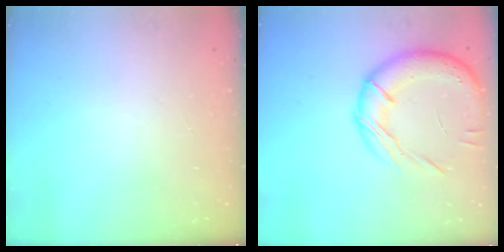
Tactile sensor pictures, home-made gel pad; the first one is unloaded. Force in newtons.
{"total": 17.7, "press": 17.4, "slide": 3.2}